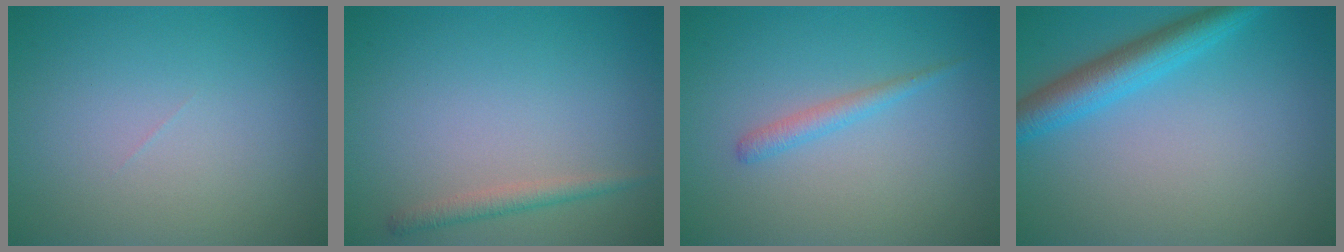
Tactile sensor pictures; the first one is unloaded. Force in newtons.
{"total": 1.5, "press": 1.5, "slide": 0.1}
{"total": 1.4, "press": 1.4, "slide": 0.1}
{"total": 4.2, "press": 4.2, "slide": 0.1}